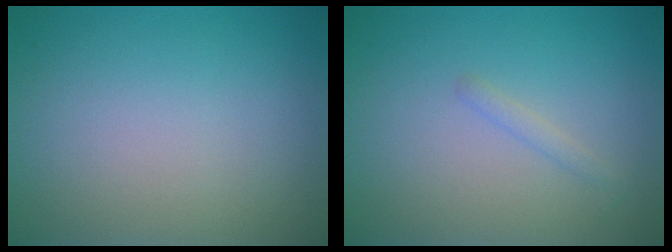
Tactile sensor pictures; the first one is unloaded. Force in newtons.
{"total": 0.9, "press": 0.9, "slide": 0.0}